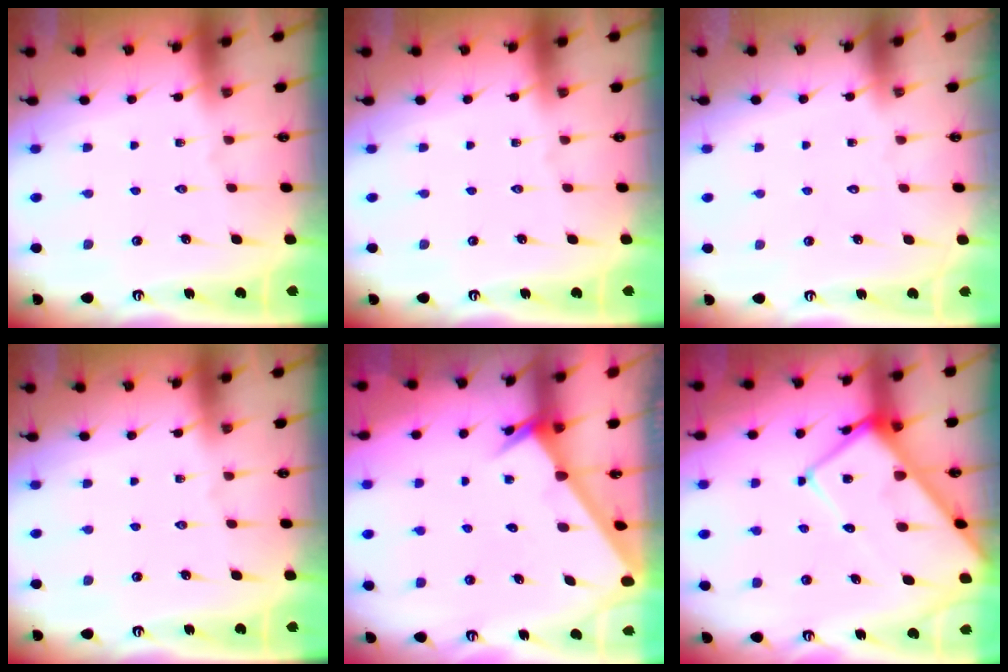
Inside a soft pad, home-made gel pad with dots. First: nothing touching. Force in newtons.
{"total": 0.0}
{"total": 1.7, "press": 1.7, "slide": 0.1}
{"total": 0.0}
{"total": 2.5, "press": 2.5, "slide": 0.1}
{"total": 13.2, "press": 13.1, "slide": 1.1}